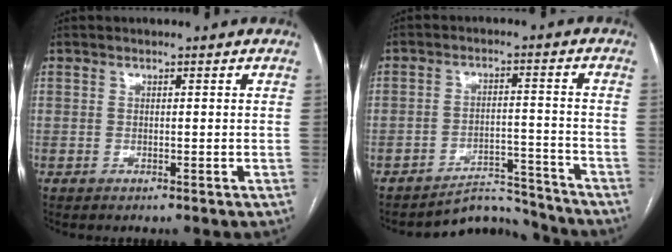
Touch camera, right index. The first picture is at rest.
{"total": 6.6, "force": [-6.5, 1.0, -1.1], "torque": [0.025, 0.035, -0.099]}